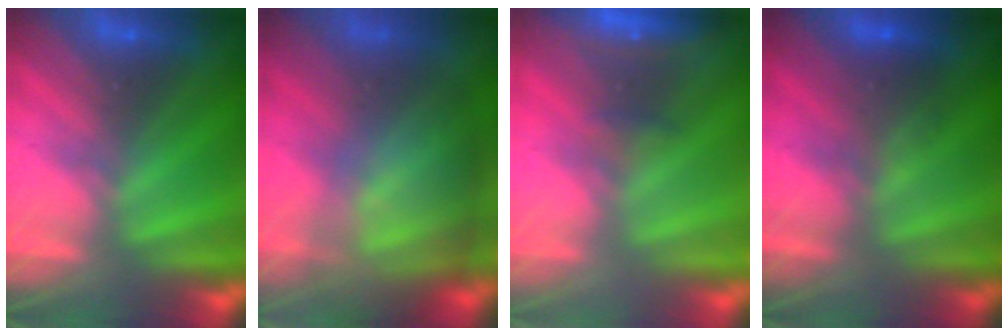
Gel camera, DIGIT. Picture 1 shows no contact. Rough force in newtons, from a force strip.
{"total": 7.5}
{"total": 6.4}
{"total": 2.2}